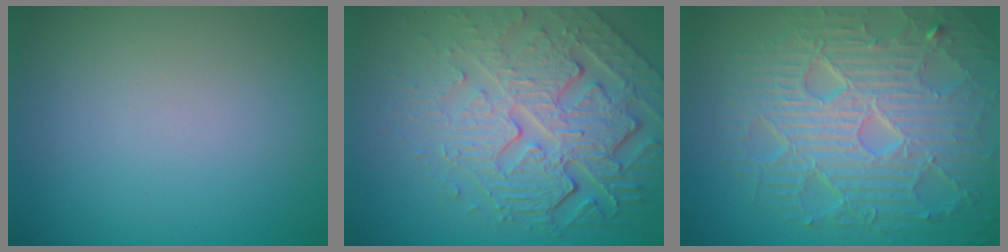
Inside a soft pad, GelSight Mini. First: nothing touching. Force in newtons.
{"total": 8.1, "press": 5.7, "slide": 5.8}
{"total": 10.4, "press": 6.7, "slide": 8.0}